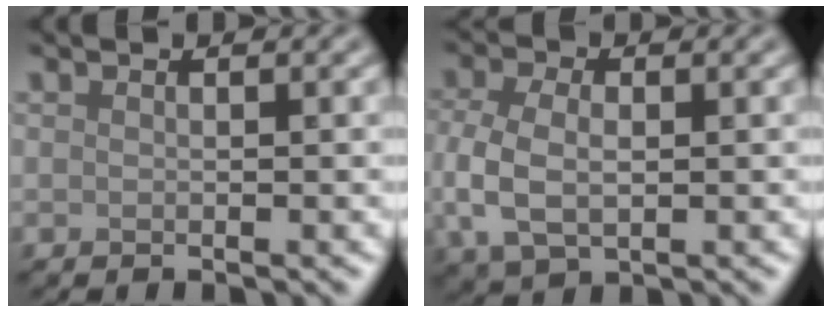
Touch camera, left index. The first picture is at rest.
{"total": 5.2, "force": [-0.5, 3.4, 3.9], "torque": [-0.097, -0.006, -0.011]}